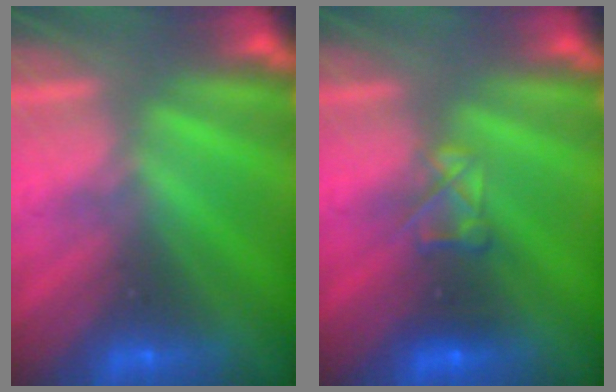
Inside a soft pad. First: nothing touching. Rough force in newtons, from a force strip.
{"total": 2.9}